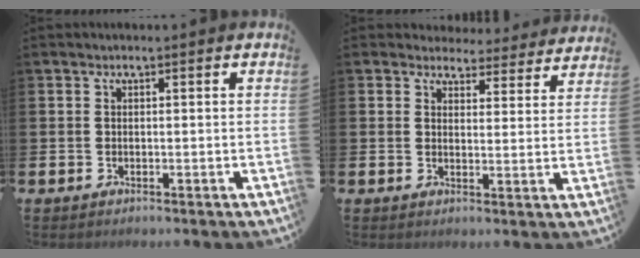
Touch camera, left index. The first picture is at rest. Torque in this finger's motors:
{"motor_torque": [0.48, -0.68, 0.00, -0.07]}